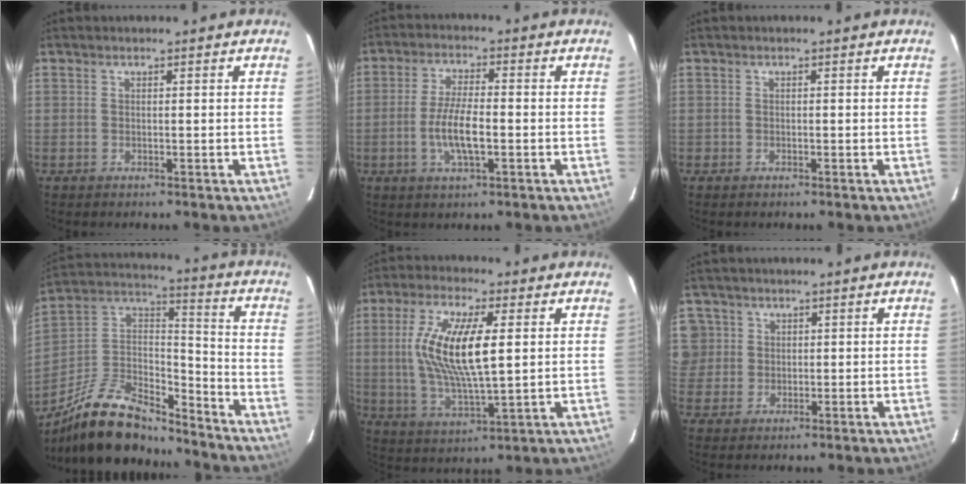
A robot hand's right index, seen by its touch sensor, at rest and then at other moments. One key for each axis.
{"total": 7.4, "fx": -1.8, "fy": 2.0, "fz": 6.8, "tx": -0.137, "ty": -0.002, "tz": -0.035}
{"total": 0.9, "fx": -0.5, "fy": 0.8, "fz": -0.1, "tx": -0.001, "ty": 0.003, "tz": -0.008}
{"total": 20.4, "fx": -16.0, "fy": 7.3, "fz": 10.4, "tx": -0.224, "ty": 0.010, "tz": -0.277}
{"total": 14.7, "fx": 2.2, "fy": 4.4, "fz": 13.9, "tx": -0.268, "ty": 0.001, "tz": 0.044}
{"total": 6.2, "fx": 1.6, "fy": 6.0, "fz": 0.9, "tx": -0.010, "ty": 0.025, "tz": 0.032}